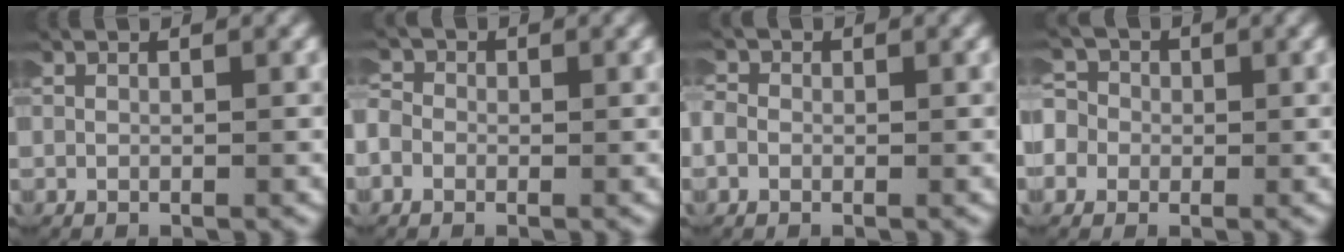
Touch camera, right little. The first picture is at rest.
{"total": 3.1, "force": [0.0, 2.8, 1.3], "torque": [-0.037, 0.002, -0.010]}
{"total": 2.6, "force": [0.2, 2.3, 1.1], "torque": [-0.032, 0.004, -0.005]}
{"total": 6.5, "force": [0.2, 6.1, 2.5], "torque": [-0.076, -0.002, -0.012]}